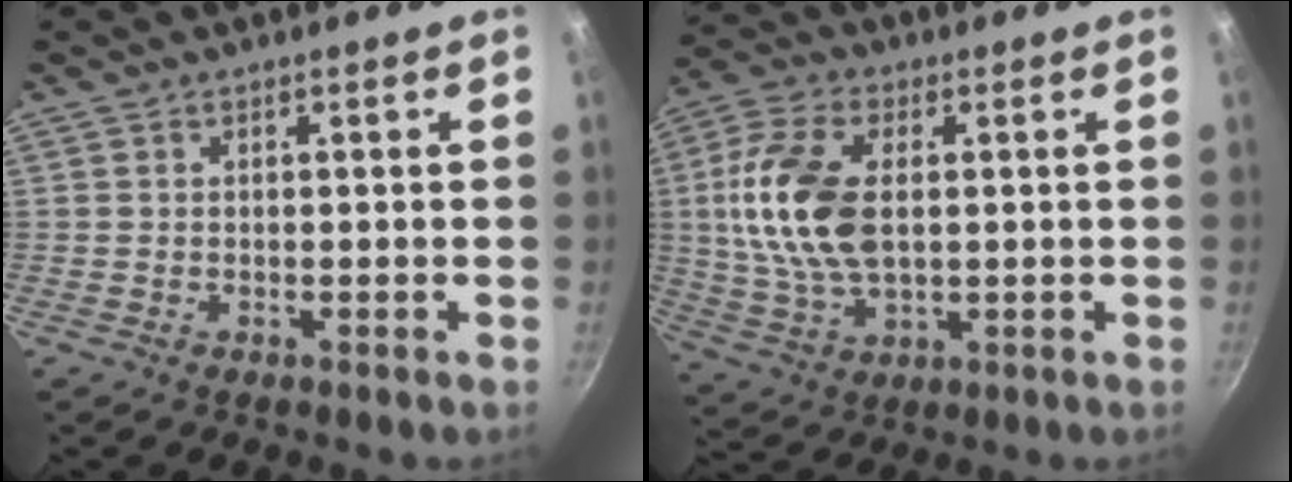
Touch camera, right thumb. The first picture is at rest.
{"total": 16.0, "force": [1.5, 8.9, 13.3], "torque": [-0.276, 0.001, 0.030]}